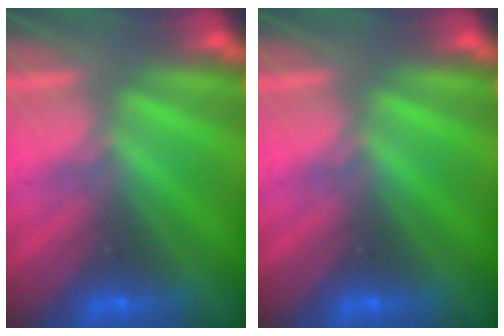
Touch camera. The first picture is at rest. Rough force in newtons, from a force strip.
{"total": 0.0}